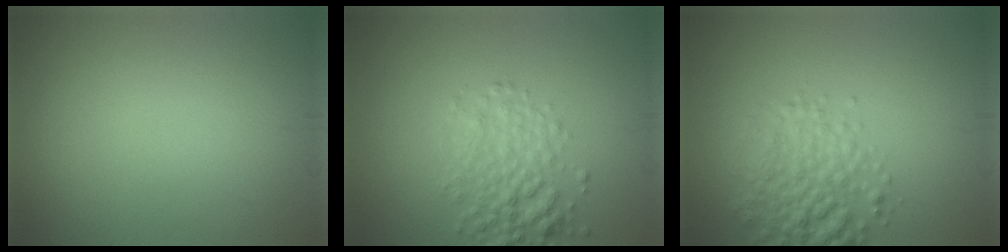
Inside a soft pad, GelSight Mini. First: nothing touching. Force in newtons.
{"total": 3.8, "press": 3.8, "slide": 0.1}
{"total": 4.6, "press": 4.6, "slide": 0.2}